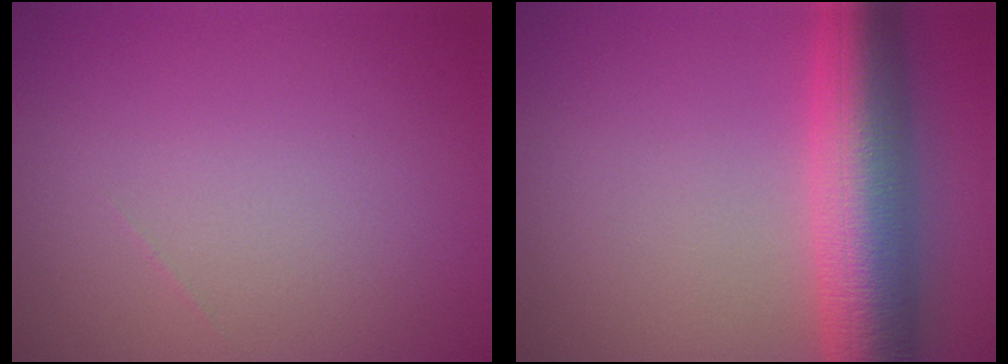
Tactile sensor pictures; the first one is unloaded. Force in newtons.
{"total": 9.3, "press": 9.3, "slide": 0.2}